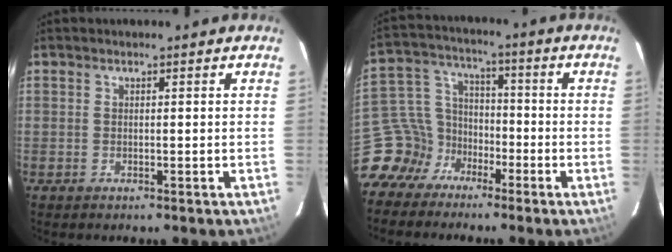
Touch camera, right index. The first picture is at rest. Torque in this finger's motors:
{"motor_torque": [-0.55, -0.59, -1.05, -0.21]}